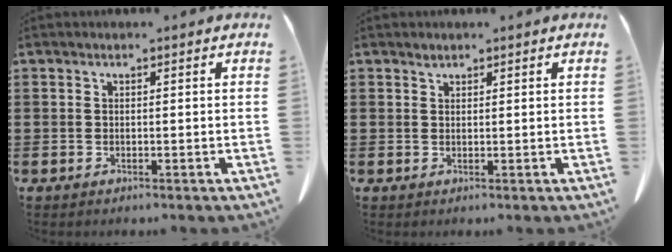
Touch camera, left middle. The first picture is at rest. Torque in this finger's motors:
{"motor_torque": [1.23, 0.91, 0.02, 0.02]}